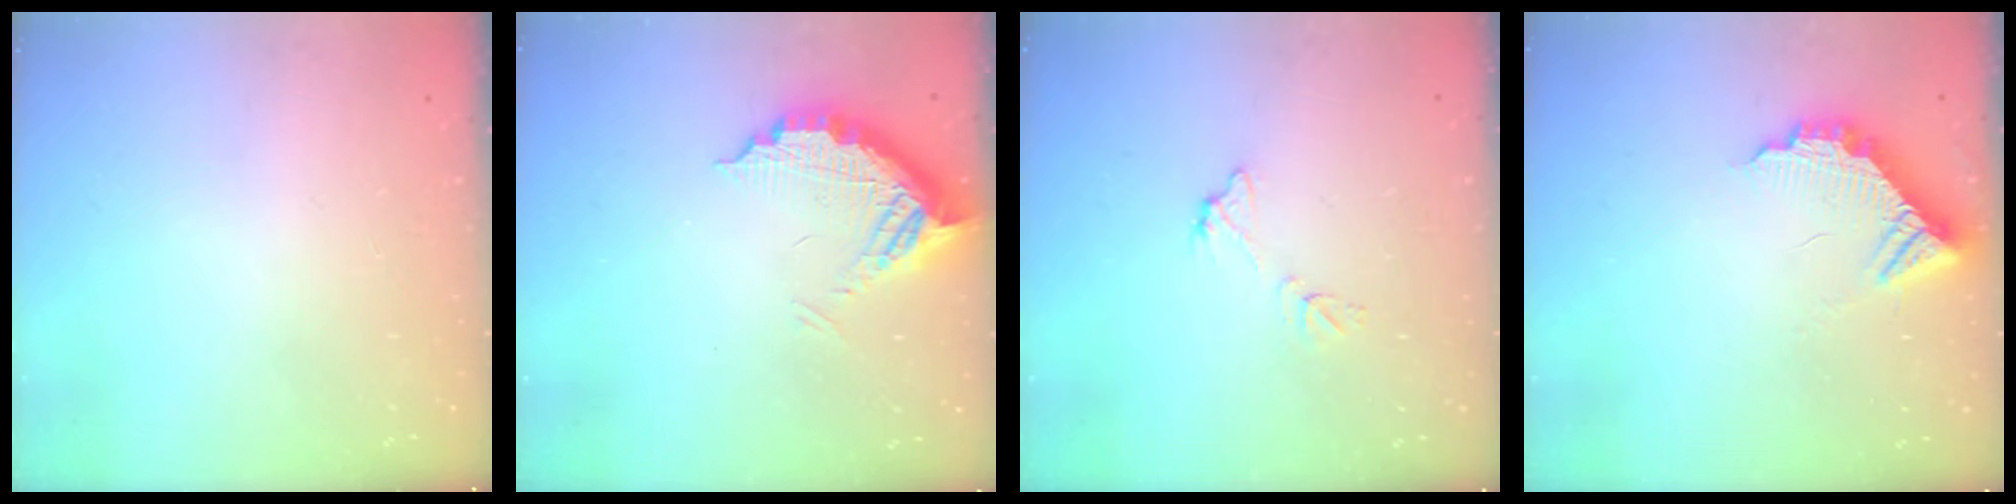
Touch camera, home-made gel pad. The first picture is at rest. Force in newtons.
{"total": 10.8, "press": 10.7, "slide": 0.9}
{"total": 7.1, "press": 7.1, "slide": 0.5}
{"total": 10.2, "press": 10.2, "slide": 0.4}